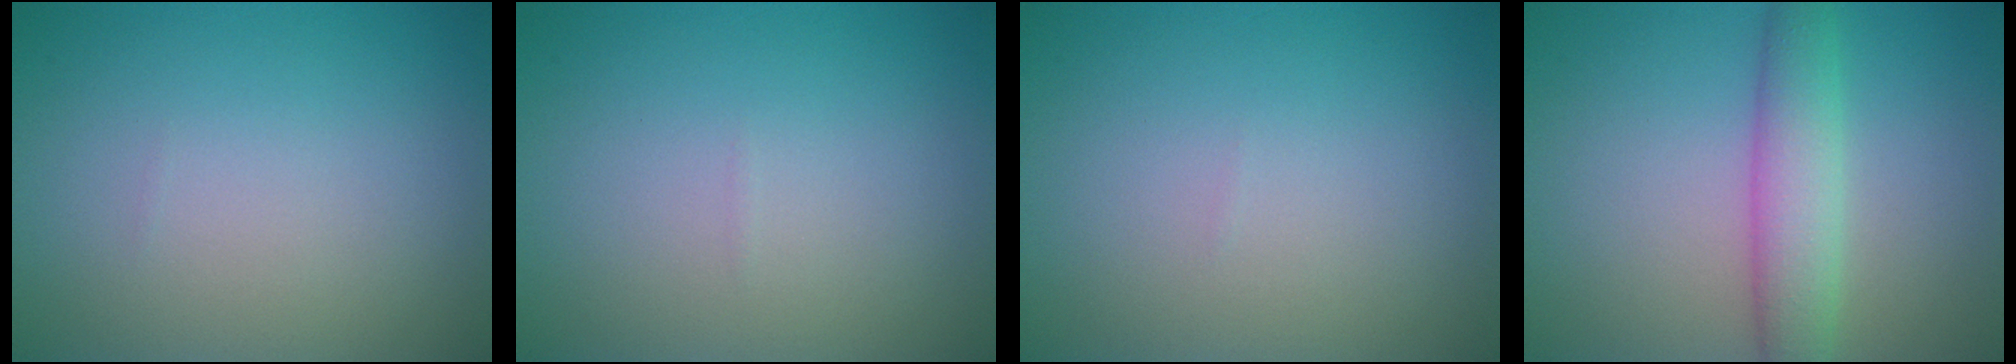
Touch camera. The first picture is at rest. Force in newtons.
{"total": 0.0}
{"total": 0.0}
{"total": 4.0, "press": 4.0, "slide": 0.0}